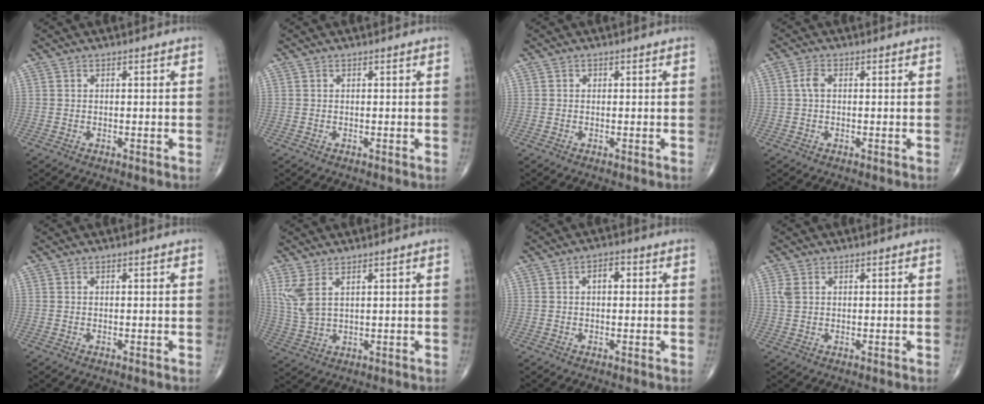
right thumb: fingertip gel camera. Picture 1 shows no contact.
{"total": 0.0}
{"total": 0.0}
{"total": 2.2, "force": [0.2, 1.3, 1.8], "torque": [-0.039, 0.006, 0.002]}
{"total": 0.0}
{"total": 5.7, "force": [2.6, 2.4, 4.5], "torque": [-0.112, -0.007, 0.065]}
{"total": 2.8, "force": [0.5, 1.5, 2.3], "torque": [-0.026, 0.011, 0.003]}
{"total": 1.9, "force": [0.7, 1.3, 1.2], "torque": [-0.032, 0.005, 0.019]}